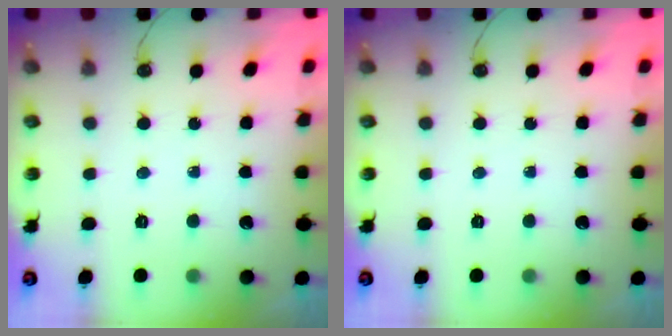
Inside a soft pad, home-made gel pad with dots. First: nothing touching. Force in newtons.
{"total": 0.0}